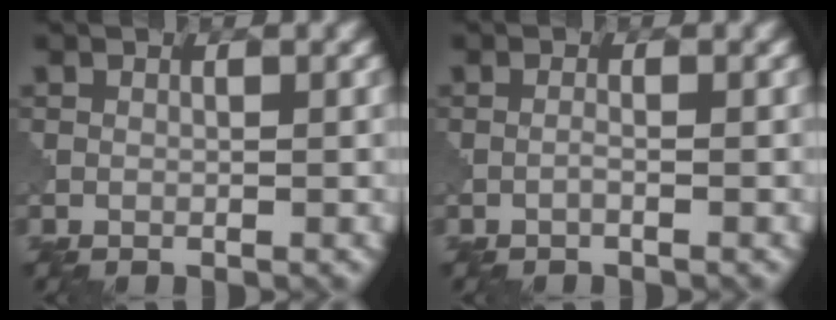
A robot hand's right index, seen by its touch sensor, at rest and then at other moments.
{"total": 0.6, "force": [-0.3, 0.1, 0.5], "torque": [-0.006, 0.002, -0.008]}